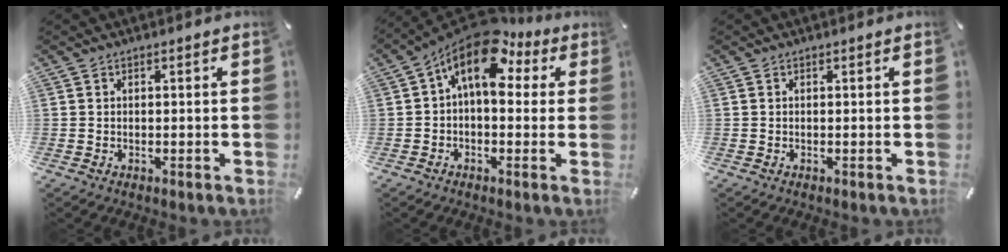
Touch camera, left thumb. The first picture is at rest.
{"total": 14.2, "force": [6.0, 7.3, 10.5], "torque": [-0.181, -0.032, 0.102]}
{"total": 0.0}